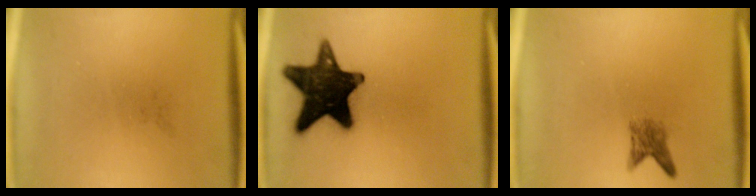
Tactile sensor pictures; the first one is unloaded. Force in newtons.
{"total": 16.7}
{"total": 2.3}